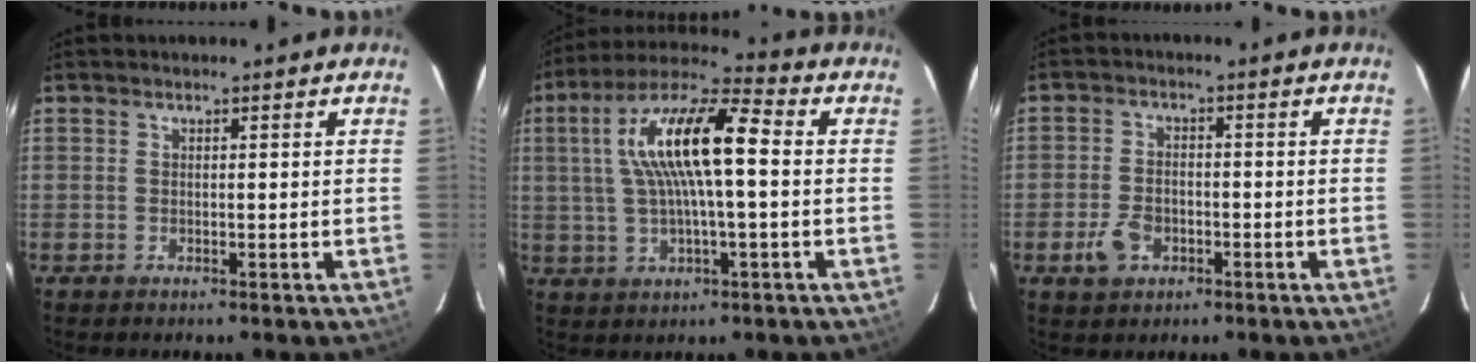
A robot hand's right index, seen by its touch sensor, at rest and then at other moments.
{"total": 15.3, "force": [1.8, 3.7, 14.7], "torque": [-0.273, 0.024, 0.026]}
{"total": 5.6, "force": [-2.6, 3.8, 3.3], "torque": [-0.080, 0.002, -0.044]}